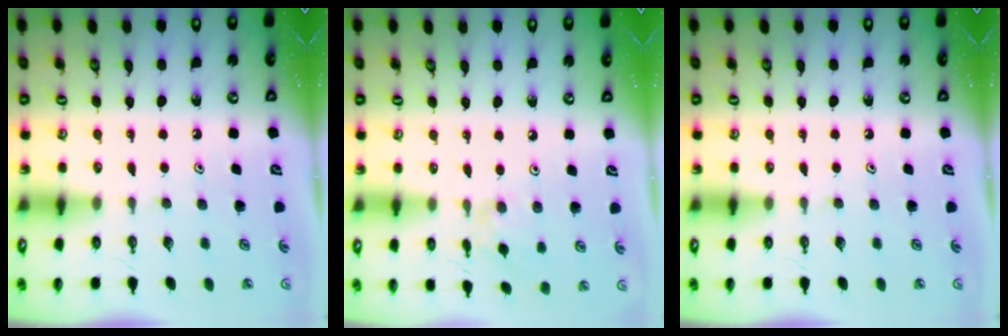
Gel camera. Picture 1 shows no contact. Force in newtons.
{"total": 3.0, "press": 2.9, "slide": 0.5}
{"total": 0.0}